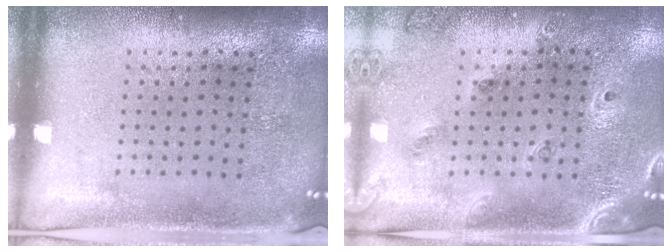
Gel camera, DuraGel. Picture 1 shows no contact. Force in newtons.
{"total": 1.5, "press": 1.4, "slide": 0.7}